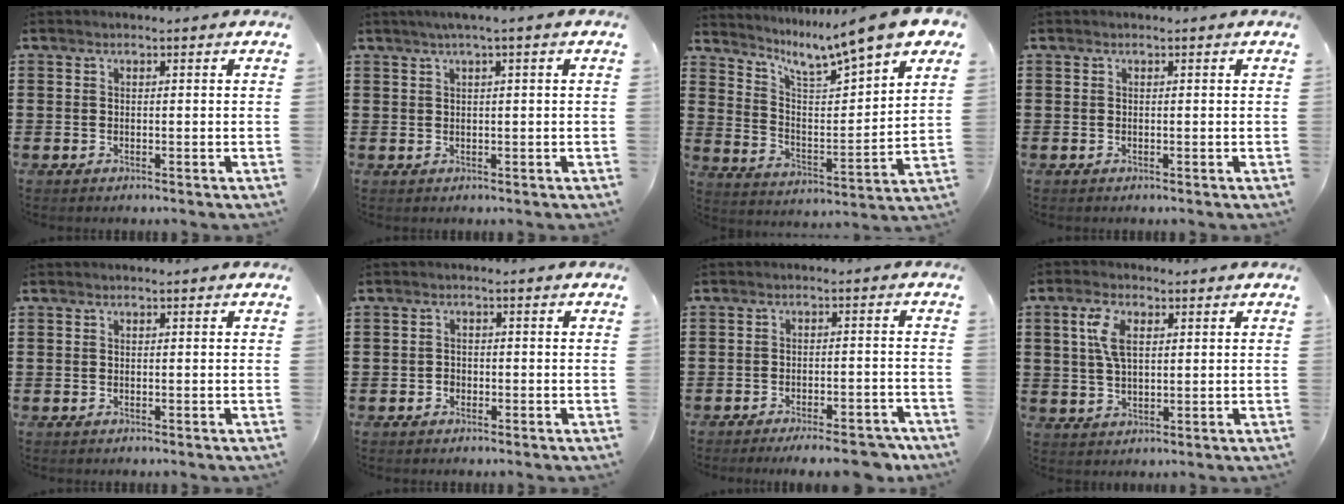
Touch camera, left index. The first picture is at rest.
{"total": 1.5, "force": [0.4, -0.2, 1.5], "torque": [-0.025, -0.002, 0.007]}
{"total": 8.8, "force": [7.7, -0.3, 4.2], "torque": [-0.103, -0.053, 0.122]}
{"total": 0.0}
{"total": 0.0}
{"total": 1.3, "force": [-1.0, 0.8, 0.1], "torque": [-0.007, 0.002, -0.022]}
{"total": 5.8, "force": [-4.9, 0.5, 3.1], "torque": [-0.045, -0.002, -0.084]}
{"total": 5.7, "force": [1.8, 2.8, 4.7], "torque": [-0.109, 0.009, 0.027]}